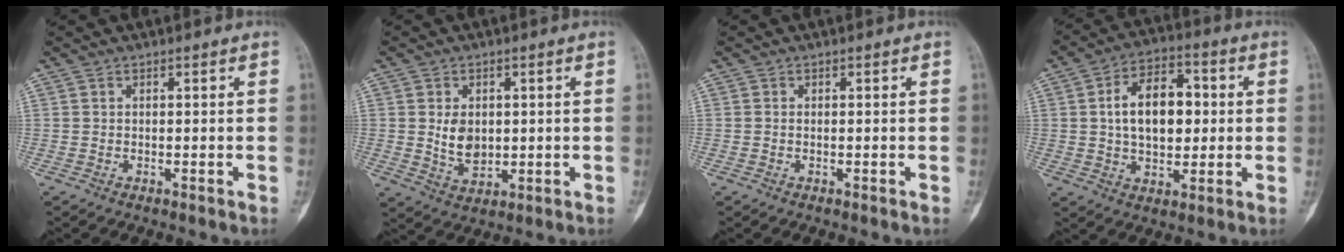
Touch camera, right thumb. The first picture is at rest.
{"total": 5.6, "force": [0.6, 4.0, 3.8], "torque": [-0.046, -0.010, 0.022]}
{"total": 0.0}
{"total": 13.1, "force": [1.4, 8.0, 10.2], "torque": [-0.142, 0.013, 0.020]}